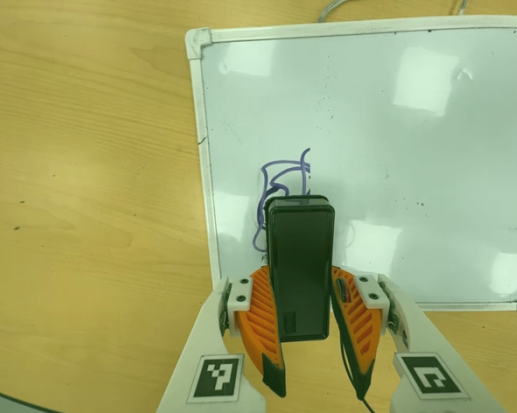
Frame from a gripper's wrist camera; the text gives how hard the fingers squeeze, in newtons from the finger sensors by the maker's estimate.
{"total": 5.6, "left": 4.9, "right": 6.3}